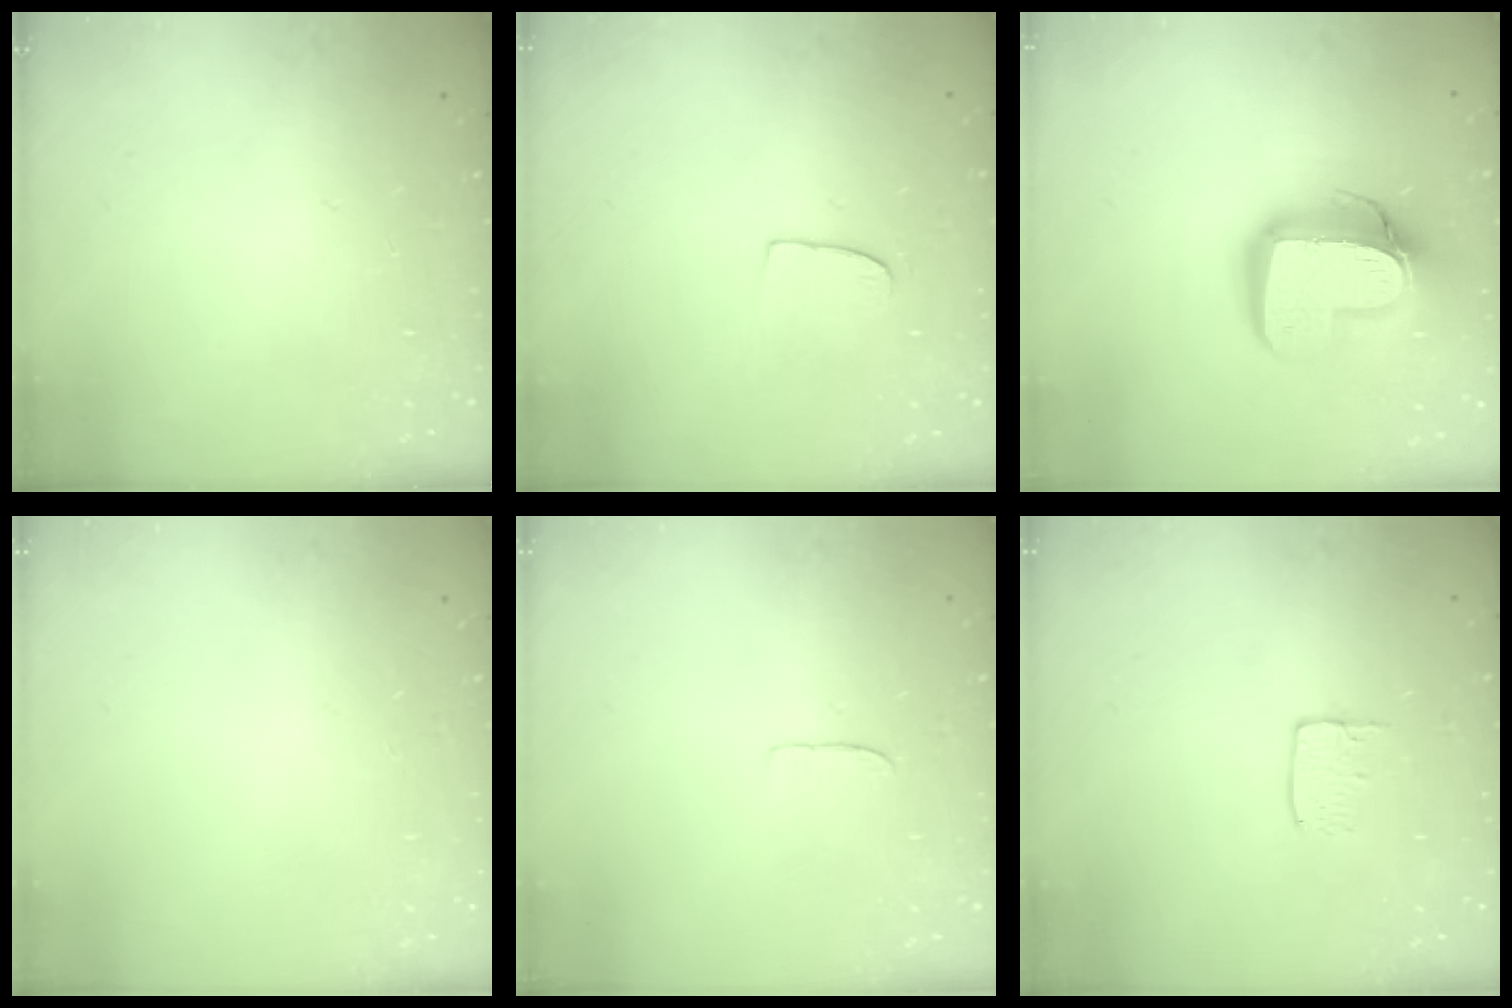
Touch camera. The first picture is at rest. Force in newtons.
{"total": 4.8, "press": 4.8, "slide": 0.4}
{"total": 15.3, "press": 15.3, "slide": 1.4}
{"total": 0.0}
{"total": 3.1, "press": 3.1, "slide": 0.2}
{"total": 4.3, "press": 4.3, "slide": 0.3}